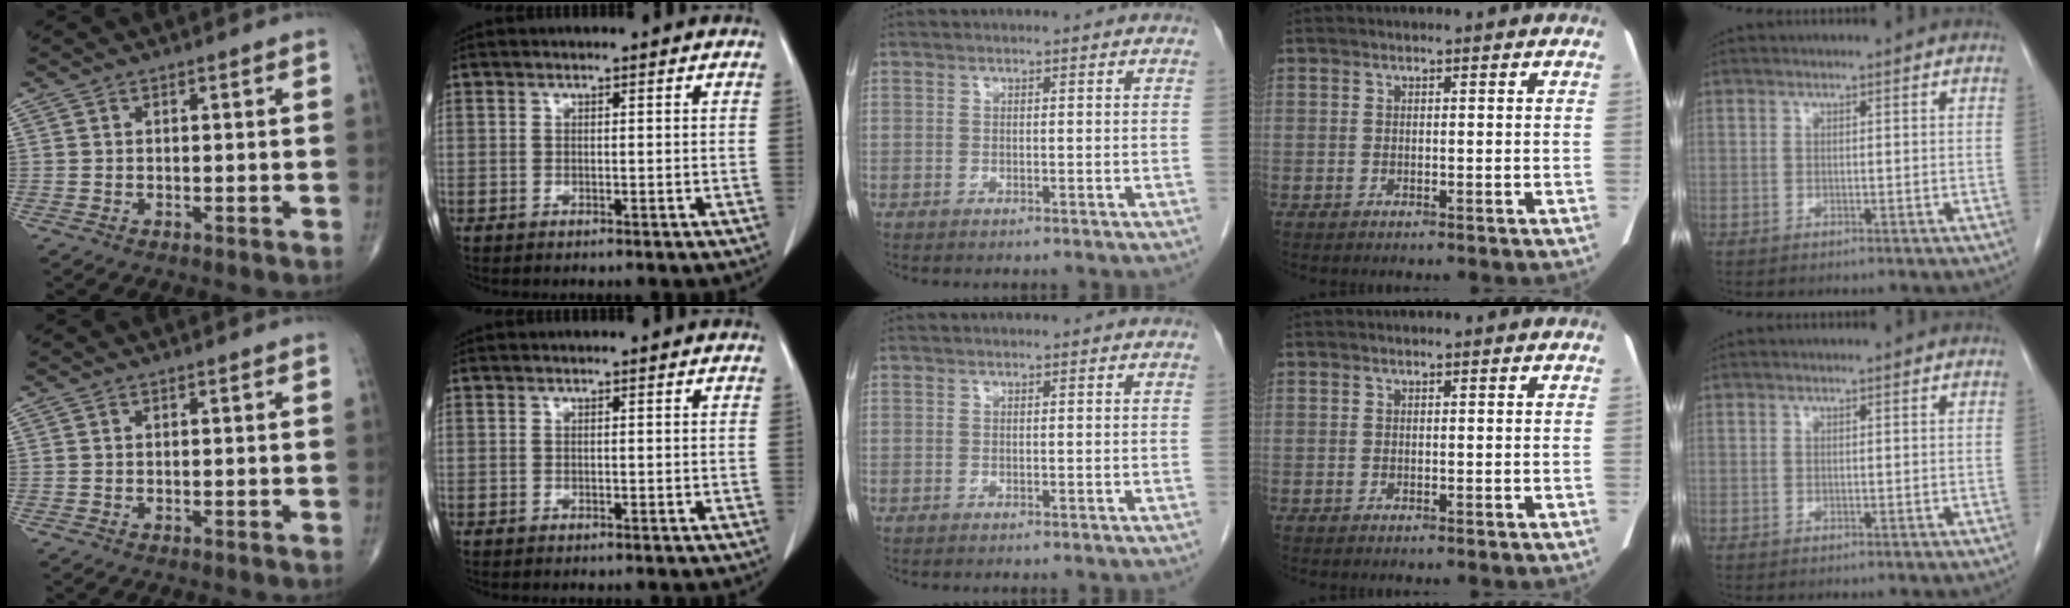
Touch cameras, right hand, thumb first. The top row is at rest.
{}